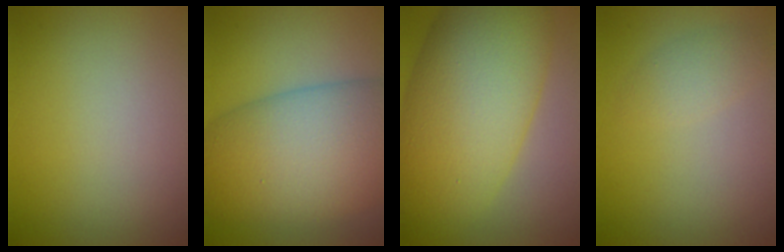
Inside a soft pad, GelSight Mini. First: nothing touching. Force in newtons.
{"total": 11.9, "press": 11.9, "slide": 0.2}
{"total": 12.9, "press": 12.9, "slide": 0.2}
{"total": 1.7, "press": 1.7, "slide": 0.1}